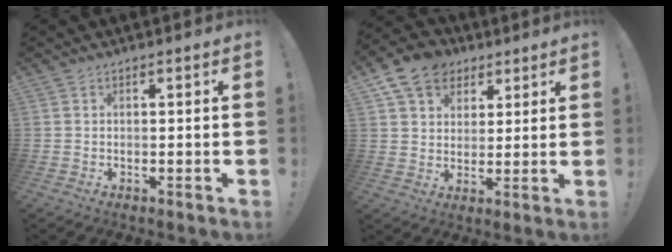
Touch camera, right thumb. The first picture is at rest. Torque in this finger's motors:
{"motor_torque": [-0.50, 0.75, 0.70, 0.58, 0.23]}